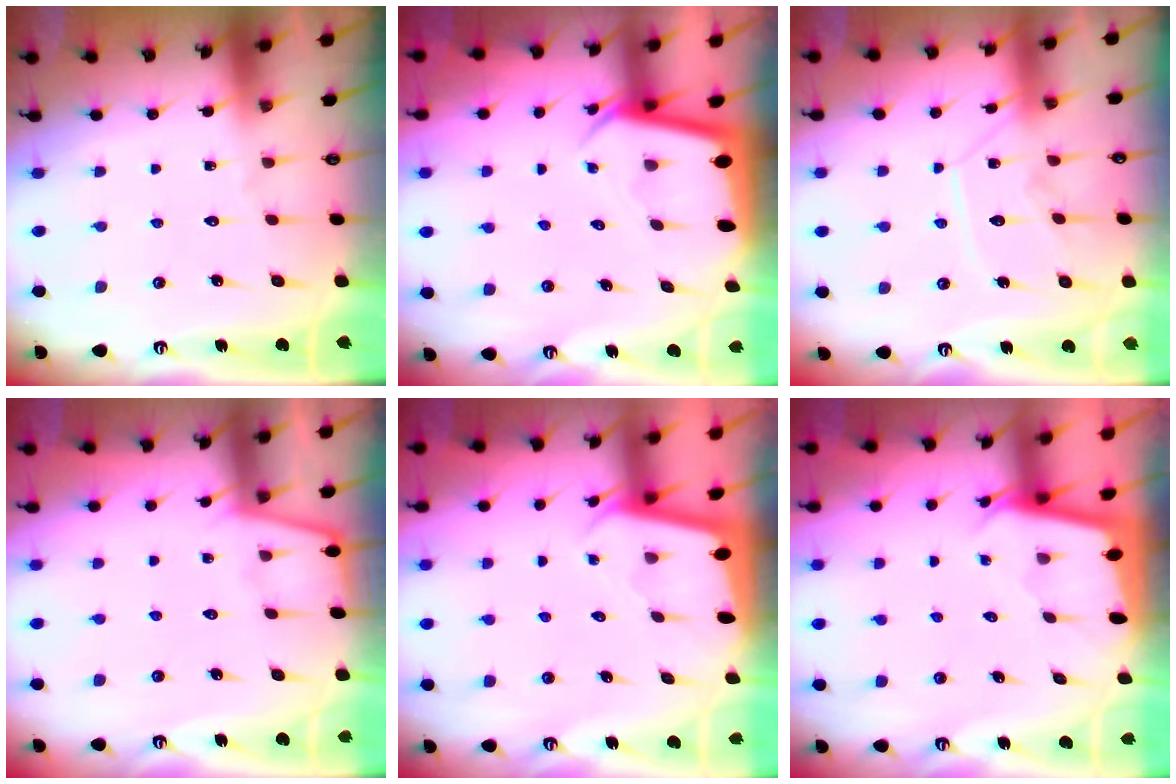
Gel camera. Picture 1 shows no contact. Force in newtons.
{"total": 2.8, "press": 2.8, "slide": 0.1}
{"total": 10.5, "press": 10.5, "slide": 0.4}
{"total": 2.4, "press": 2.4, "slide": 0.4}
{"total": 2.1, "press": 2.1, "slide": 0.1}
{"total": 1.9, "press": 1.9, "slide": 0.1}